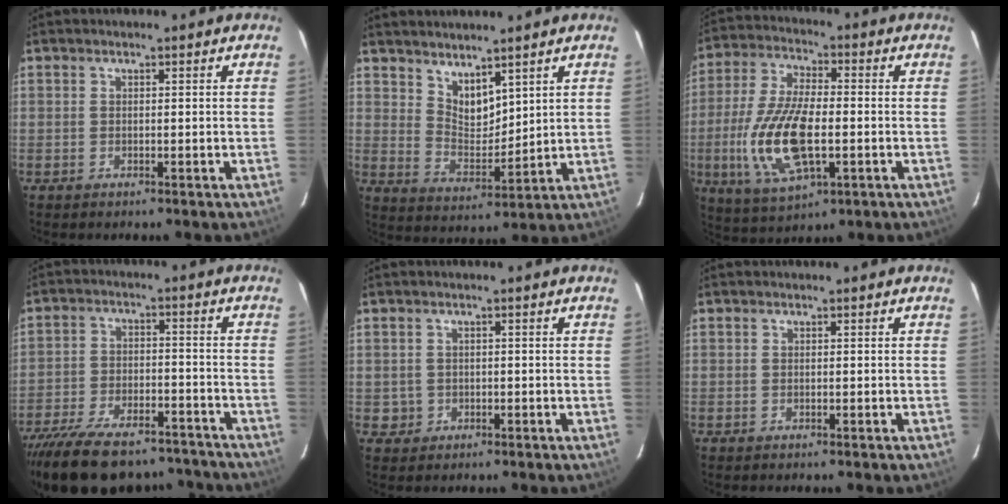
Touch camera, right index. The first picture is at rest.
{"total": 6.8, "force": [5.2, 3.1, 3.2], "torque": [-0.047, -0.005, 0.102]}
{"total": 16.1, "force": [-3.4, 6.5, 14.4], "torque": [-0.306, -0.009, -0.061]}
{"total": 22.8, "force": [-18.9, 8.8, 9.3], "torque": [-0.200, 0.005, -0.269]}
{"total": 2.3, "force": [-0.2, 2.3, 0.1], "torque": [0.003, 0.010, 0.004]}
{"total": 0.0}